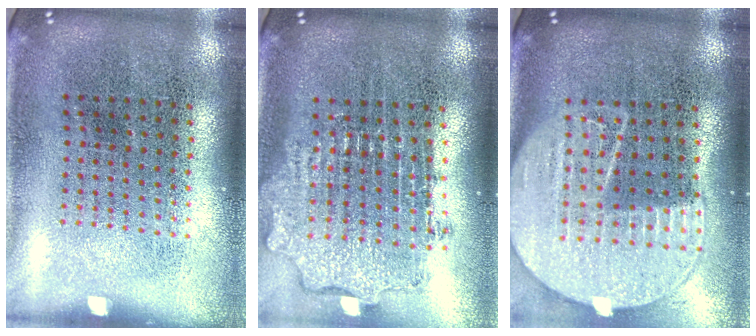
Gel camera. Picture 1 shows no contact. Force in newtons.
{"total": 2.0, "press": 1.5, "slide": 1.3}
{"total": 2.1, "press": 1.9, "slide": 1.0}